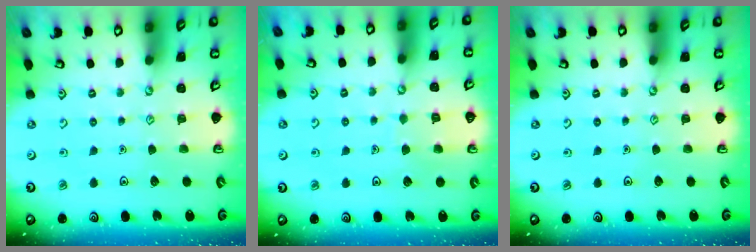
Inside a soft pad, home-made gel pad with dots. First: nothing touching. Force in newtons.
{"total": 5.8, "press": 5.8, "slide": 0.4}
{"total": 0.0}